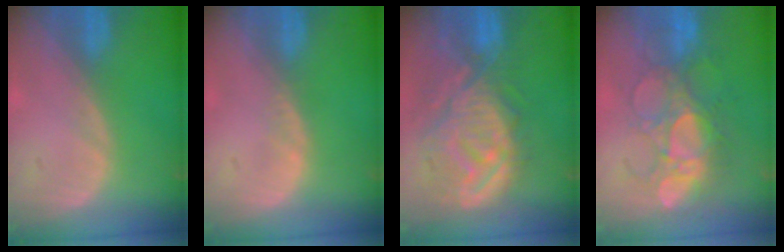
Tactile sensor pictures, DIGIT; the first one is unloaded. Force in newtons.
{"total": 0.7, "press": 0.6, "slide": 0.3}
{"total": 11.9, "press": 10.8, "slide": 5.0}
{"total": 8.7, "press": 8.4, "slide": 2.4}